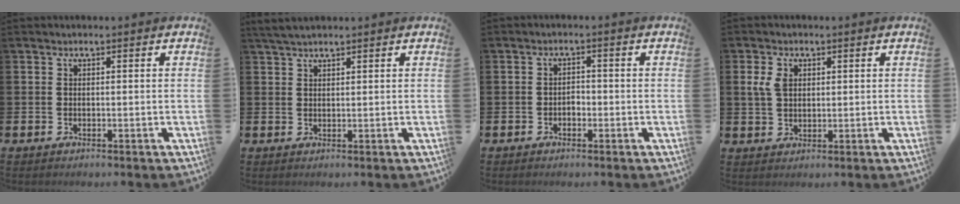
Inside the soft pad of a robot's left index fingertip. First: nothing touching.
{"total": 3.0, "force": [2.5, 0.8, 1.3], "torque": [-0.029, 0.001, 0.047]}
{"total": 1.4, "force": [-0.6, 1.0, 0.7], "torque": [-0.014, 0.003, -0.014]}
{"total": 3.4, "force": [1.6, 2.2, 2.0], "torque": [-0.031, 0.007, 0.024]}